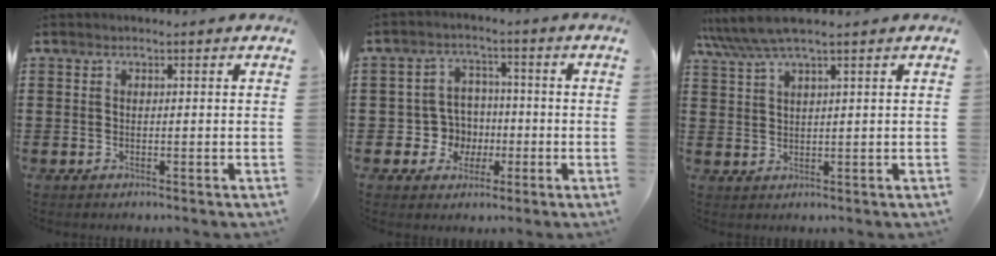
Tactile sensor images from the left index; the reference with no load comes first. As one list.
[{"total": 6.1, "force": [-1.0, 5.8, 1.6], "torque": [-0.050, 0.018, -0.015]}, {"total": 4.5, "force": [3.4, 0.2, 2.9], "torque": [-0.065, -0.004, 0.062]}]